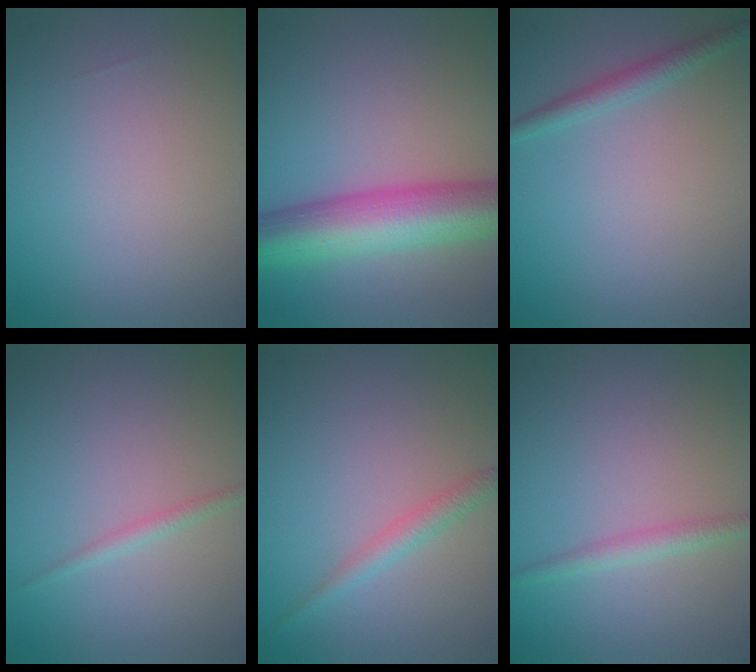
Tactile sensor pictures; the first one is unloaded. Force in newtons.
{"total": 9.3, "press": 9.3, "slide": 0.2}
{"total": 1.8, "press": 1.8, "slide": 0.0}
{"total": 1.1, "press": 1.1, "slide": 0.0}
{"total": 1.8, "press": 1.8, "slide": 0.0}
{"total": 1.7, "press": 1.7, "slide": 0.0}